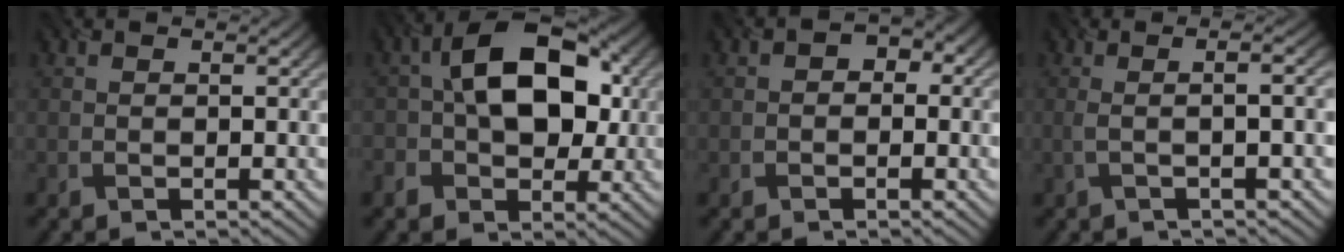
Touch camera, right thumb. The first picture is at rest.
{"total": 11.6, "force": [0.6, 7.7, 8.6], "torque": [-0.138, 0.017, -0.001]}
{"total": 1.7, "force": [-0.5, 1.3, 1.0], "torque": [-0.012, 0.005, -0.012]}
{"total": 3.8, "force": [-0.2, 0.9, 3.7], "torque": [-0.045, 0.009, -0.018]}